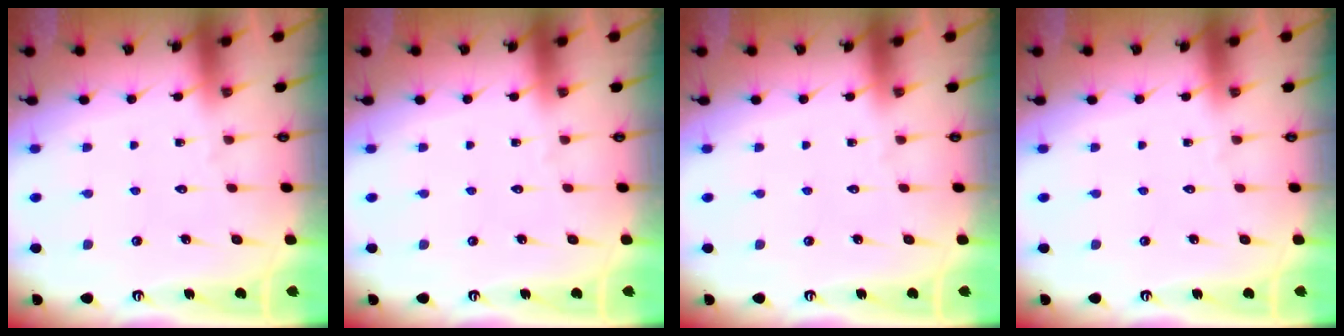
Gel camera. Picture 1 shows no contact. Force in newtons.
{"total": 0.0}
{"total": 0.0}
{"total": 0.0}